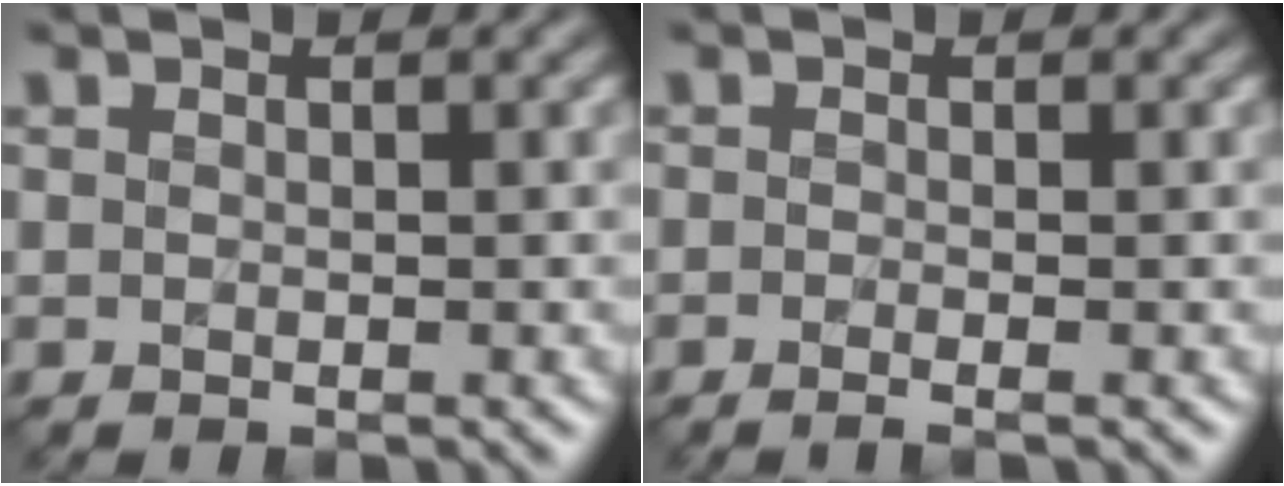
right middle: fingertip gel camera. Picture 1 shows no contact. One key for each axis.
{"total": 1.2, "fx": -0.6, "fy": 0.3, "fz": 1.0, "tx": -0.013, "ty": -0.009, "tz": -0.017}